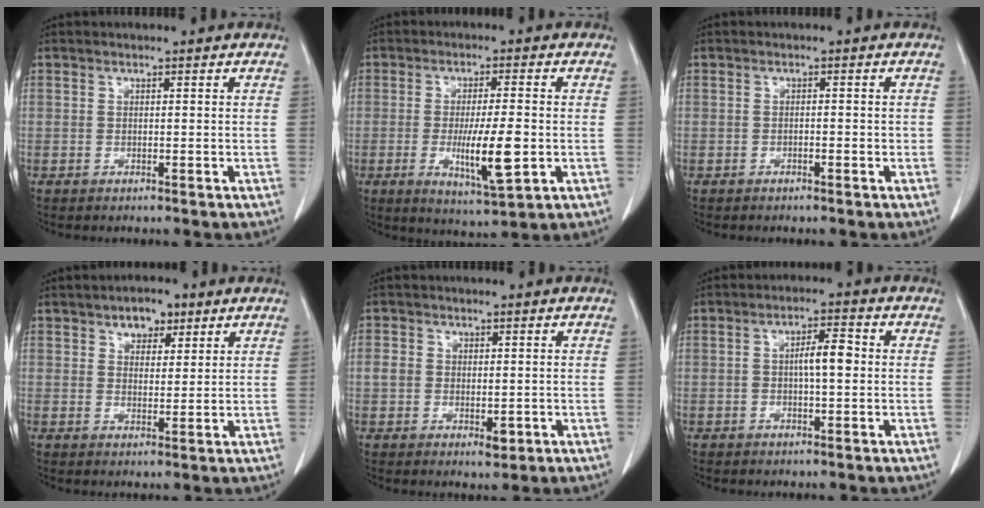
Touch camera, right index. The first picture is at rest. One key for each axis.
{"total": 9.4, "fx": -1.8, "fy": 1.1, "fz": 9.1, "tx": -0.156, "ty": -0.020, "tz": -0.027}
{"total": 1.2, "fx": -0.5, "fy": 0.4, "fz": 1.0, "tx": -0.012, "ty": 0.005, "tz": -0.006}
{"total": 4.5, "fx": 2.8, "fy": 2.5, "fz": 2.5, "tx": -0.031, "ty": 0.009, "tz": 0.044}
{"total": 4.2, "fx": -0.7, "fy": 3.0, "fz": 2.9, "tx": -0.041, "ty": 0.004, "tz": -0.005}
{"total": 4.4, "fx": 0.0, "fy": 1.3, "fz": 4.2, "tx": -0.071, "ty": 0.019, "tz": 0.001}